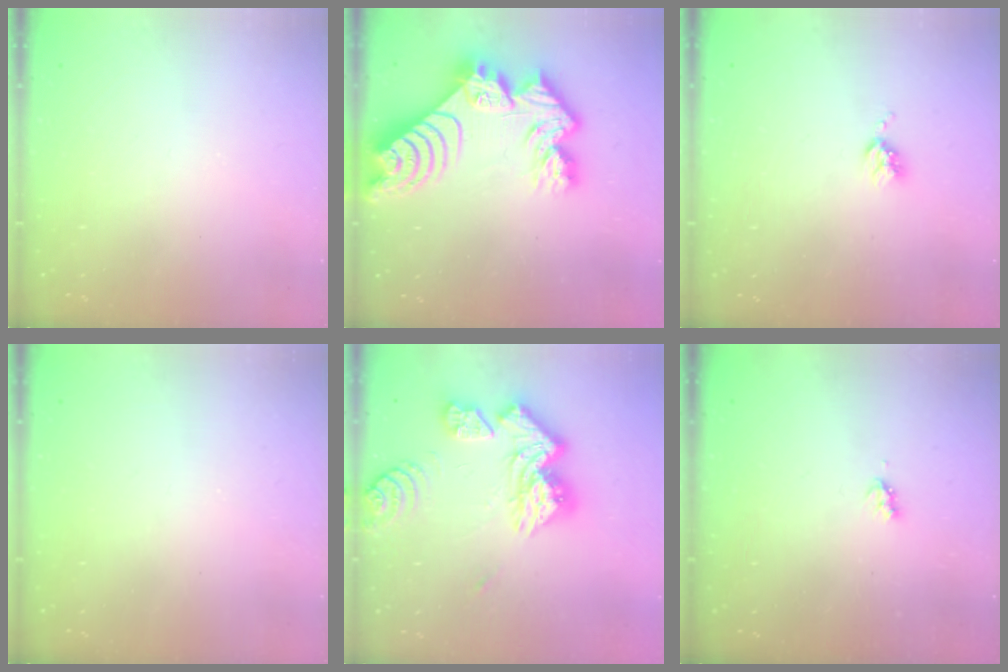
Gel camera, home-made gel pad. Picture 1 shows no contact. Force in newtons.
{"total": 17.3, "press": 17.3, "slide": 1.3}
{"total": 4.6, "press": 4.5, "slide": 0.6}
{"total": 0.0}
{"total": 16.8, "press": 16.7, "slide": 1.7}
{"total": 2.8, "press": 2.8, "slide": 0.4}